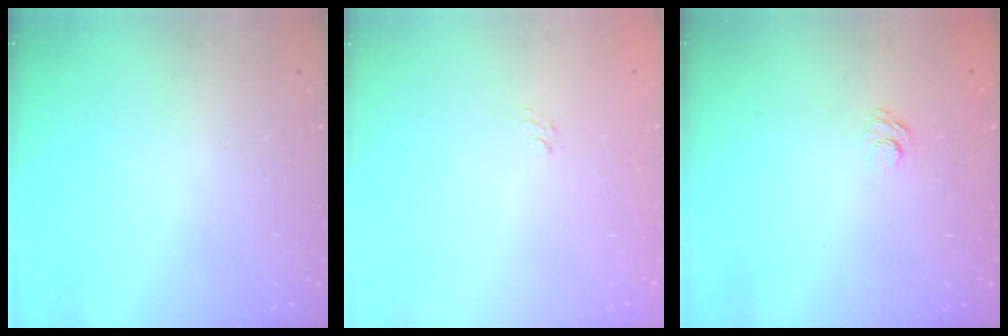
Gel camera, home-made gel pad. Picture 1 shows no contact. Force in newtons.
{"total": 3.3, "press": 3.1, "slide": 1.2}
{"total": 3.1, "press": 2.8, "slide": 1.3}